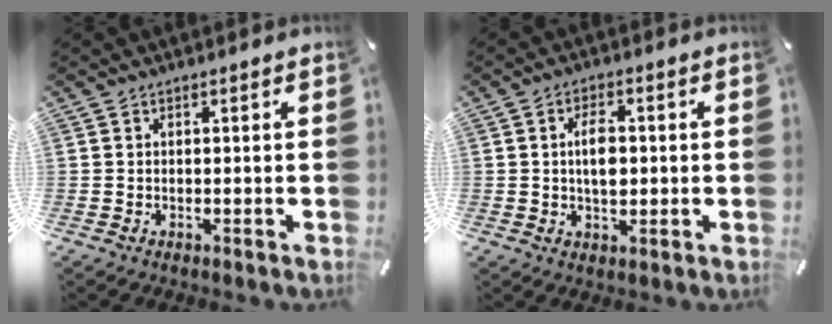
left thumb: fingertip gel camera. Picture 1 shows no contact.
{"total": 5.8, "force": [0.3, 3.3, 4.8], "torque": [-0.086, -0.001, -0.001]}